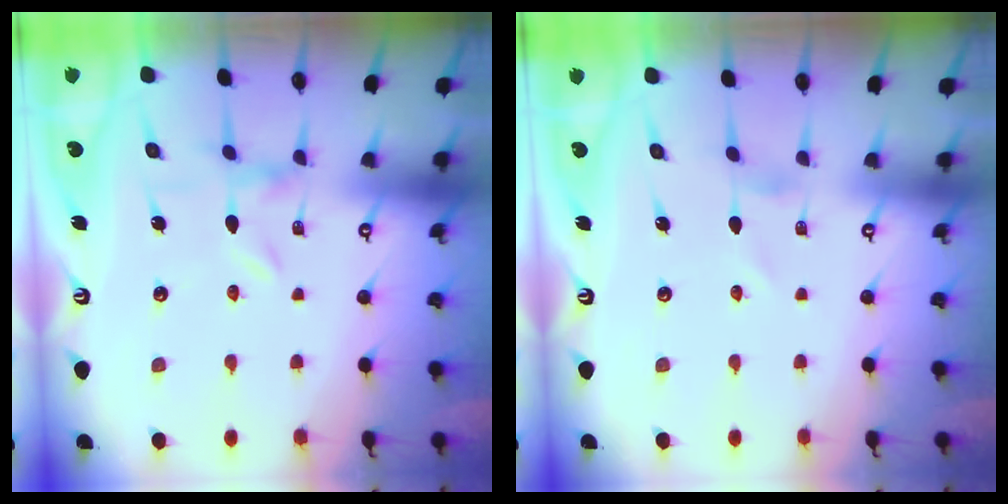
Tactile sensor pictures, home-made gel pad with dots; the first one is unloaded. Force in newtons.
{"total": 0.0}